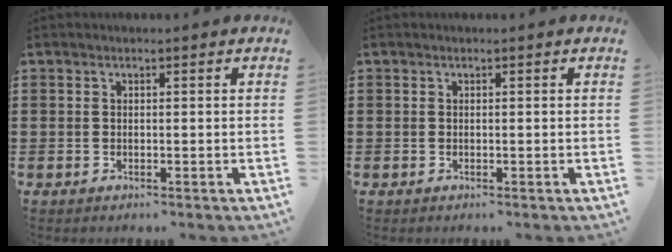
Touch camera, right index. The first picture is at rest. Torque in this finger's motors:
{"motor_torque": [-0.01, -0.01, 0.00, -0.01]}